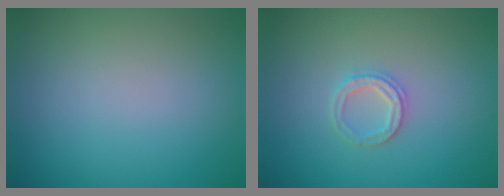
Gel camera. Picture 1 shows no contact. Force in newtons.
{"total": 1.9, "press": 1.8, "slide": 0.4}